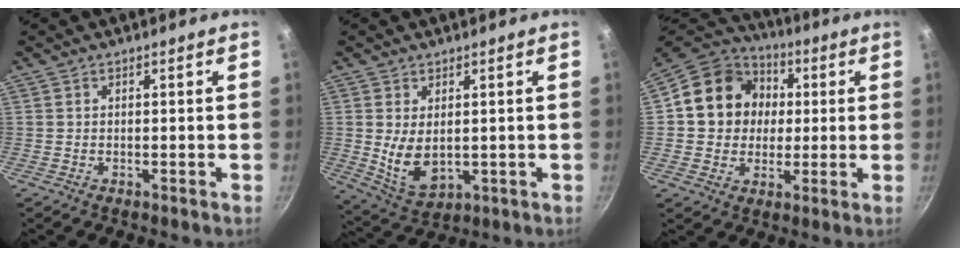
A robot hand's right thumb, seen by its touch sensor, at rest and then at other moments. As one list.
[{"total": 8.0, "force": [0.5, 4.8, 6.4], "torque": [-0.108, -0.022, 0.030]}, {"total": 15.7, "force": [2.1, 13.7, 7.4], "torque": [-0.095, 0.023, 0.025]}]